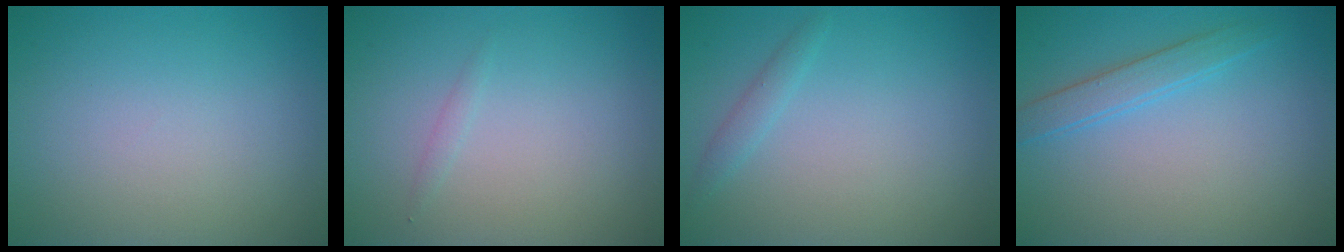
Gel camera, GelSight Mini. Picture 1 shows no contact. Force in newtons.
{"total": 0.5, "press": 0.5, "slide": 0.0}
{"total": 1.0, "press": 1.0, "slide": 0.1}
{"total": 2.1, "press": 2.1, "slide": 0.1}